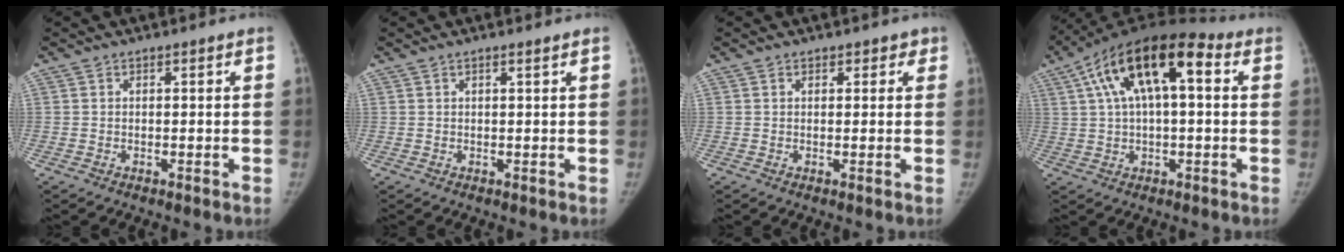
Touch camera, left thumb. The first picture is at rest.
{"total": 0.7, "force": [0.5, 0.1, 0.5], "torque": [-0.008, -0.001, 0.009]}
{"total": 1.8, "force": [1.0, 1.5, 0.3], "torque": [0.026, -0.003, 0.005]}
{"total": 17.5, "force": [5.0, 7.8, 14.8], "torque": [-0.248, 0.035, 0.071]}